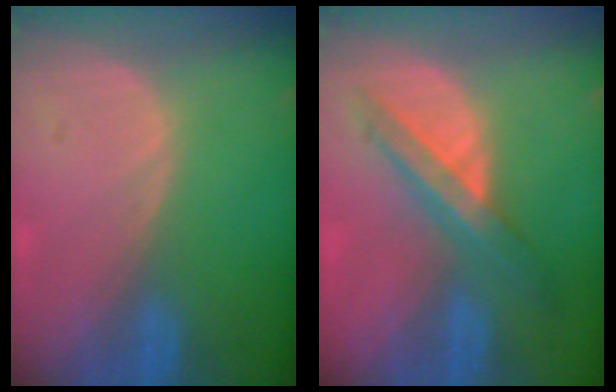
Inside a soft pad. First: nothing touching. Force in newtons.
{"total": 7.2, "press": 6.1, "slide": 3.8}